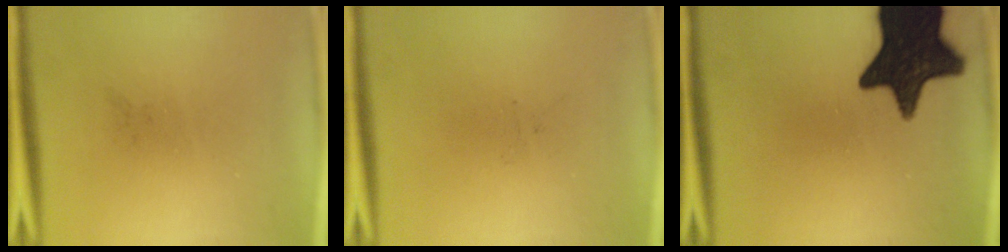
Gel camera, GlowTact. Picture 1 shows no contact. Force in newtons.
{"total": 0.0}
{"total": 16.5}